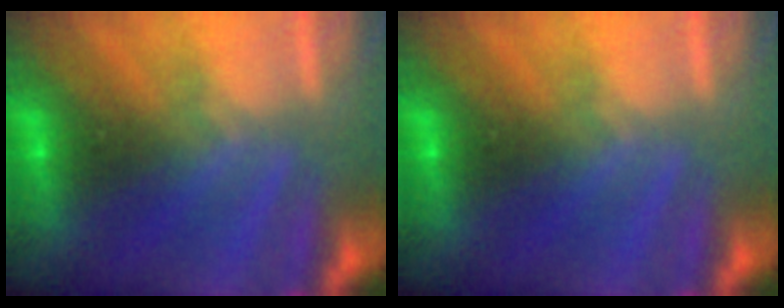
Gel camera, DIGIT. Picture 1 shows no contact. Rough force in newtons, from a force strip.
{"total": 0.0}